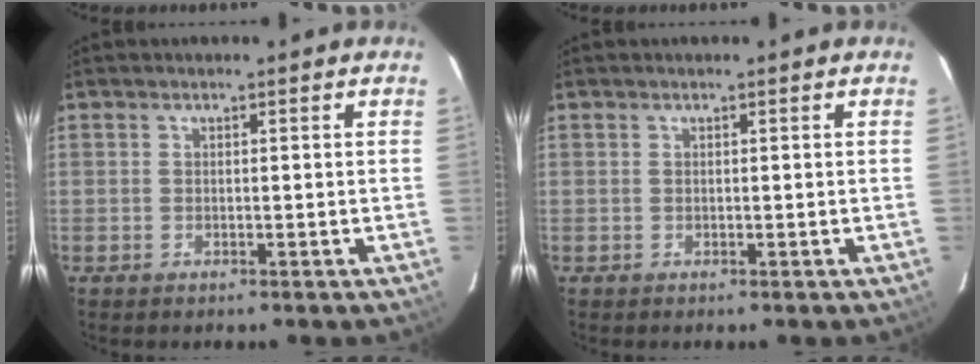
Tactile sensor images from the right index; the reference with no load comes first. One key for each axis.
{"total": 0.0}